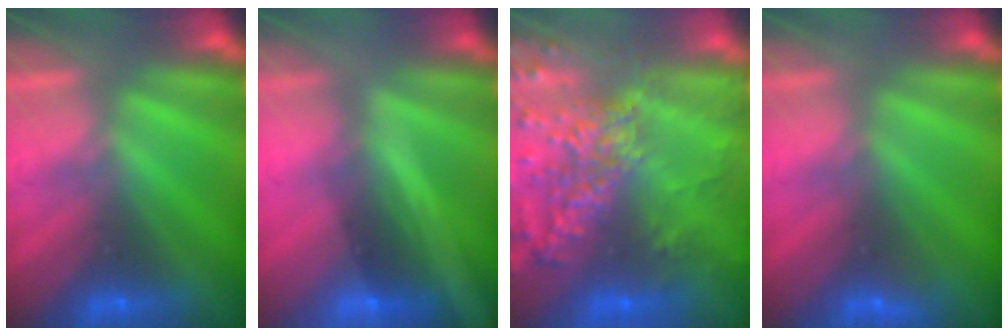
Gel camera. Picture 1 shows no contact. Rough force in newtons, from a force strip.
{"total": 2.1}
{"total": 9.6}
{"total": 2.9}